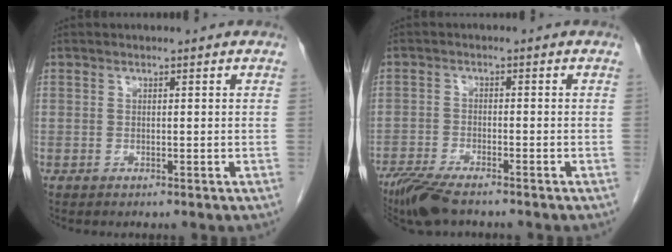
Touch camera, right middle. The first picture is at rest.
{"total": 7.3, "force": [-6.0, 1.2, 4.1], "torque": [-0.075, -0.019, -0.108]}